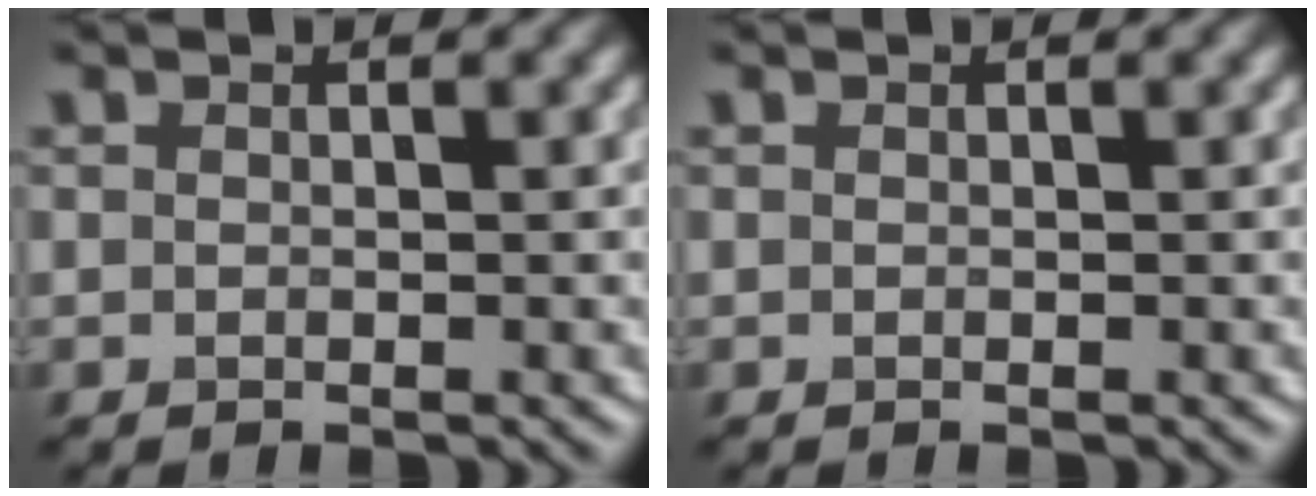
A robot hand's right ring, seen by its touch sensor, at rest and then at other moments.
{"total": 0.0}